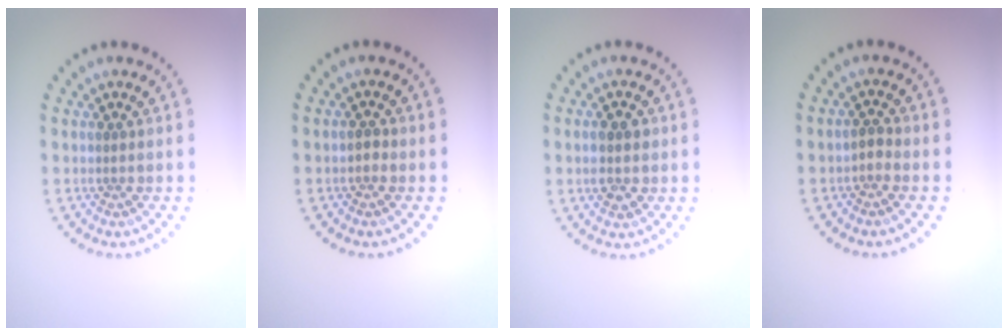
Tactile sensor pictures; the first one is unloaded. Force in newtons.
{"total": 0.7, "press": 0.7, "slide": 0.1}
{"total": 2.5, "press": 2.4, "slide": 0.2}
{"total": 0.8, "press": 0.8, "slide": 0.2}